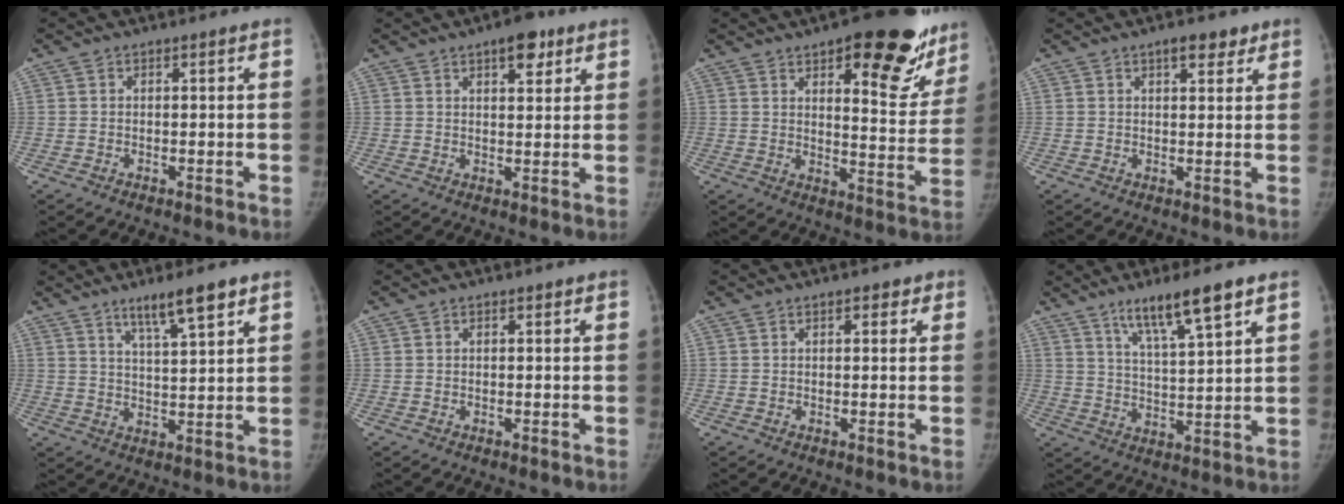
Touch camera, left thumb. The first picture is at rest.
{"total": 6.1, "force": [3.6, 2.6, 4.2], "torque": [-0.039, -0.014, 0.045]}
{"total": 22.2, "force": [13.6, 8.4, 15.4], "torque": [-0.138, -0.068, 0.171]}
{"total": 4.3, "force": [2.8, 1.9, 2.8], "torque": [-0.022, -0.012, 0.037]}
{"total": 8.2, "force": [5.5, 1.1, 5.9], "torque": [-0.095, -0.029, 0.096]}
{"total": 0.0}
{"total": 2.2, "force": [1.2, 1.2, 1.4], "torque": [-0.006, -0.001, 0.012]}
{"total": 10.9, "force": [7.0, 1.4, 8.3], "torque": [-0.140, -0.031, 0.124]}